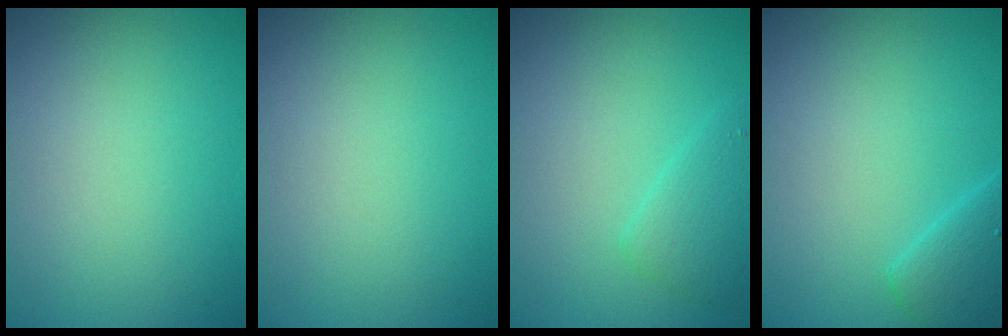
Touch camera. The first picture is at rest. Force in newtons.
{"total": 0.0}
{"total": 2.1, "press": 2.1, "slide": 0.0}
{"total": 2.7, "press": 2.7, "slide": 0.2}